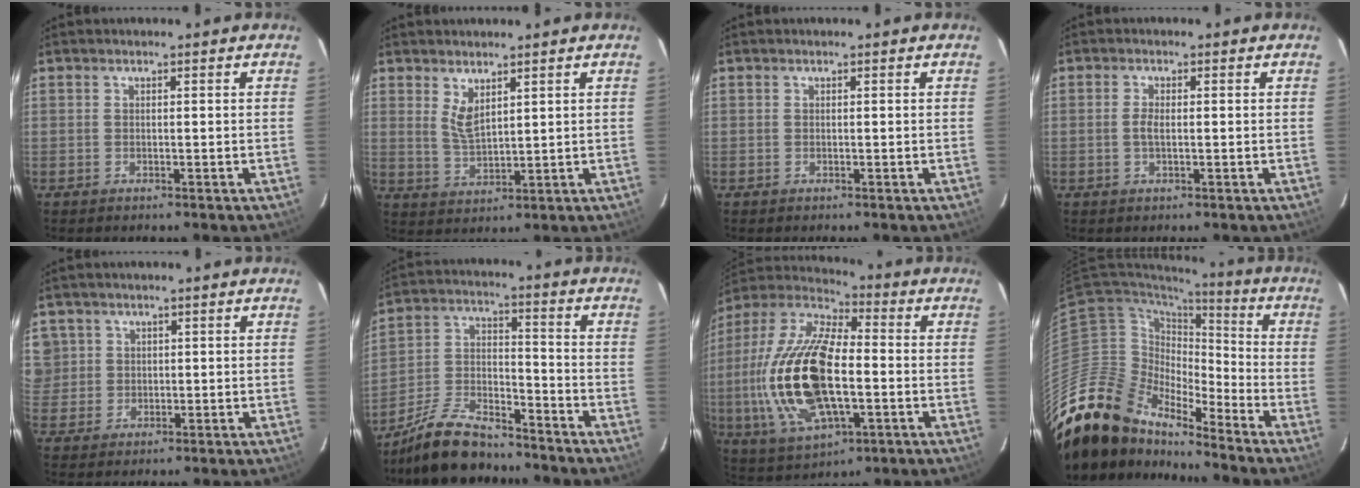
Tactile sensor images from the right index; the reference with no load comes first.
{"total": 4.2, "force": [2.6, 1.5, 3.0], "torque": [-0.056, -0.007, 0.052]}
{"total": 0.0}
{"total": 1.7, "force": [0.0, 0.4, 1.7], "torque": [-0.035, 0.000, -0.001]}
{"total": 6.2, "force": [2.0, 5.8, 0.9], "torque": [-0.014, 0.021, 0.045]}
{"total": 13.8, "force": [-11.4, 4.6, 6.1], "torque": [-0.143, 0.007, -0.207]}
{"total": 23.5, "force": [-2.9, 10.5, 20.8], "torque": [-0.443, -0.004, -0.050]}
{"total": 17.0, "force": [-15.0, 7.1, 3.9], "torque": [-0.092, 0.012, -0.285]}